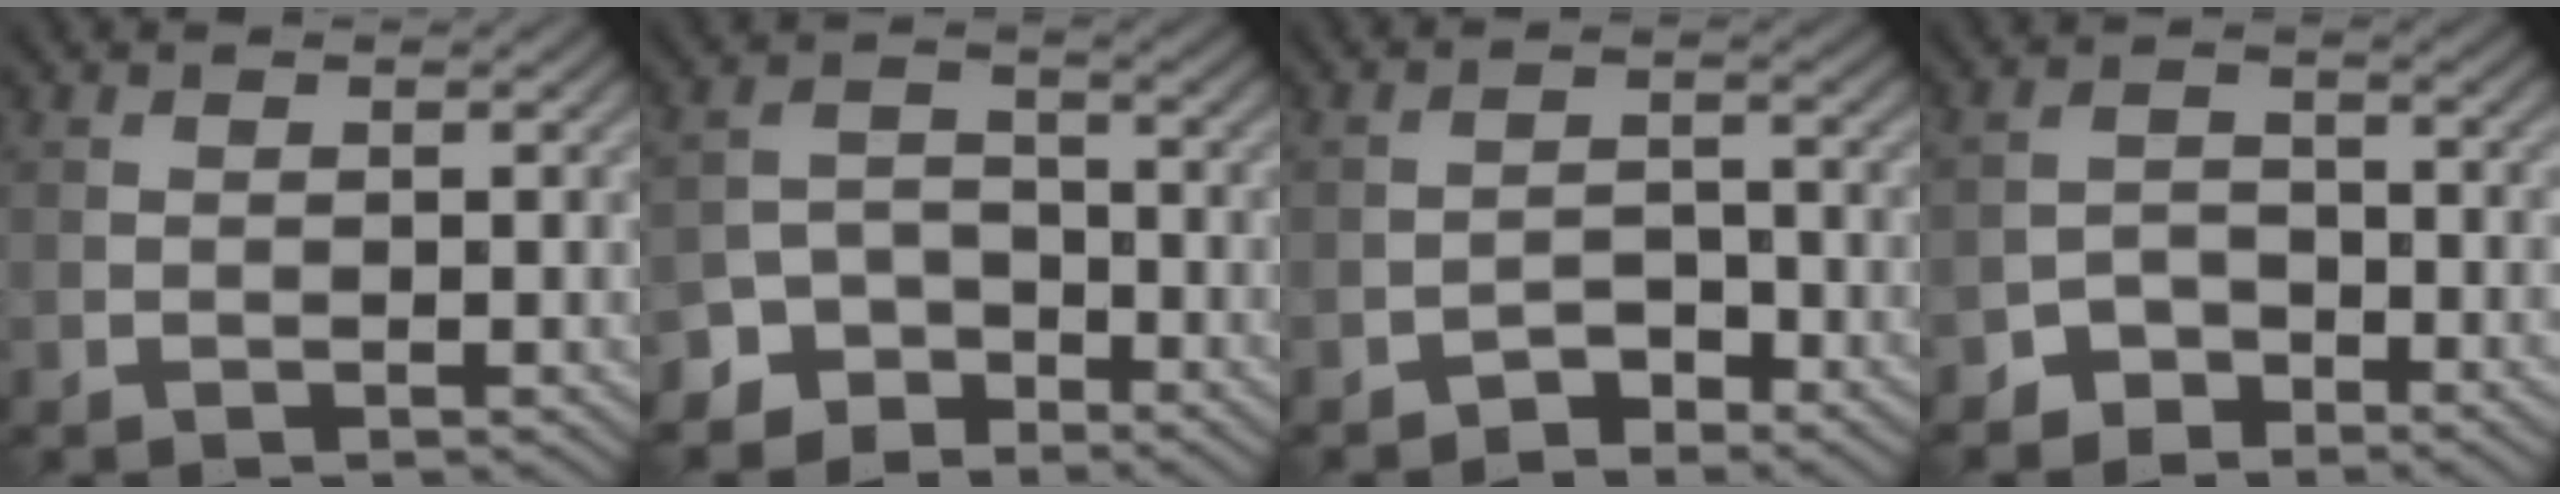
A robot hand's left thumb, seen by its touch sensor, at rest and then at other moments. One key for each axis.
{"total": 5.9, "fx": -4.7, "fy": 3.3, "fz": 1.3, "tx": -0.026, "ty": -0.003, "tz": -0.101}
{"total": 3.0, "fx": -2.5, "fy": 1.2, "fz": 1.2, "tx": -0.017, "ty": 0.010, "tz": -0.050}
{"total": 3.7, "fx": -3.0, "fy": 1.9, "fz": 1.0, "tx": -0.017, "ty": 0.008, "tz": -0.064}